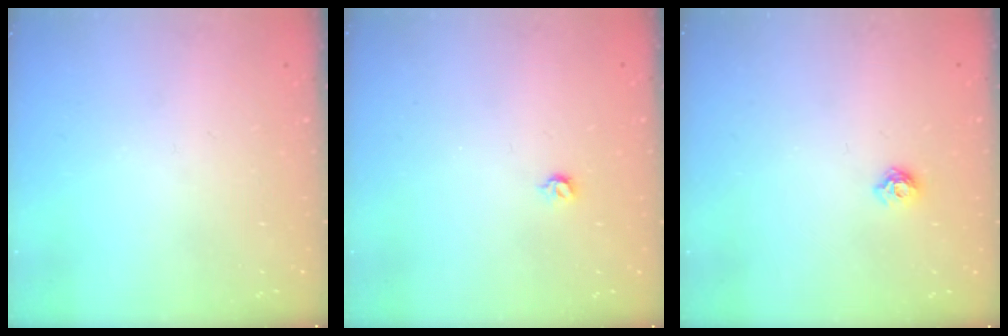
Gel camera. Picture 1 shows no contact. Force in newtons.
{"total": 3.9, "press": 3.8, "slide": 0.7}
{"total": 5.6, "press": 5.6, "slide": 0.9}